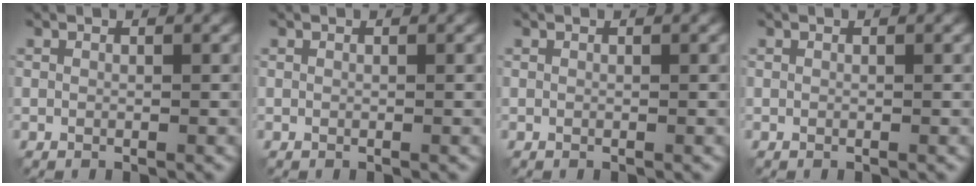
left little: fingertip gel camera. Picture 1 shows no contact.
{"total": 0.0}
{"total": 0.0}
{"total": 0.0}